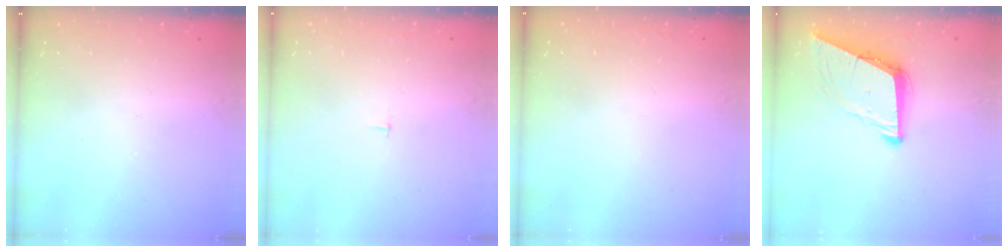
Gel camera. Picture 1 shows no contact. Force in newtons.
{"total": 2.1, "press": 2.1, "slide": 0.2}
{"total": 1.6, "press": 1.5, "slide": 0.1}
{"total": 8.9, "press": 8.1, "slide": 3.6}